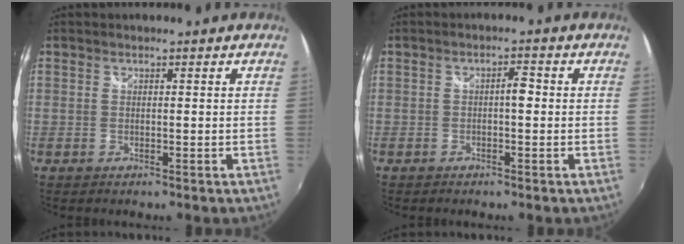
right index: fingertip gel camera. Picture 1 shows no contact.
{"total": 2.1, "force": [-0.2, 0.8, 1.9], "torque": [-0.031, 0.007, -0.005]}